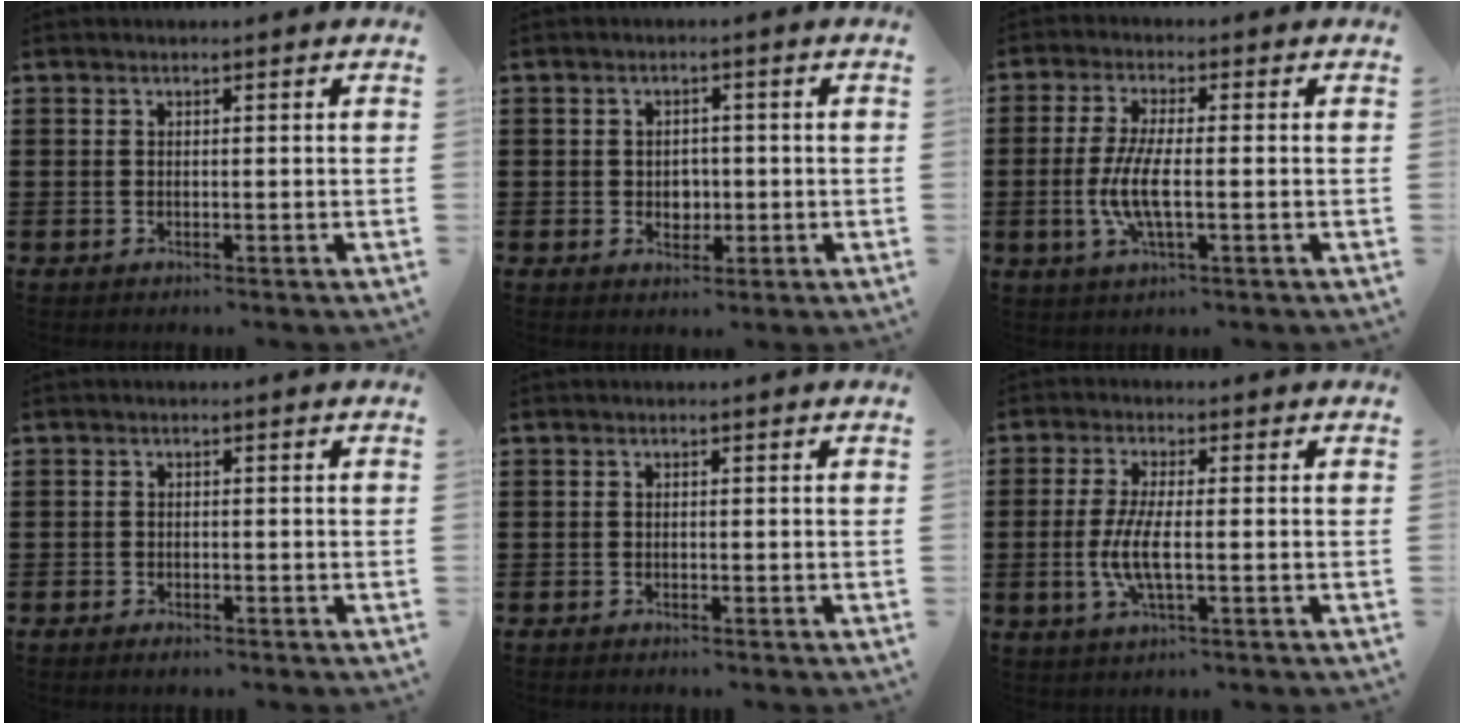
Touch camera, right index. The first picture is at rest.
{"total": 2.6, "force": [-0.3, 2.2, 1.3], "torque": [-0.024, 0.004, -0.011]}
{"total": 6.5, "force": [-1.4, 1.5, 6.2], "torque": [-0.141, -0.012, -0.035]}
{"total": 1.1, "force": [-1.1, 0.3, 0.2], "torque": [-0.007, -0.001, -0.022]}
{"total": 0.5, "force": [-0.5, 0.0, 0.0], "torque": [-0.002, -0.001, -0.011]}
{"total": 6.0, "force": [-1.2, 1.3, 5.7], "torque": [-0.133, -0.011, -0.032]}